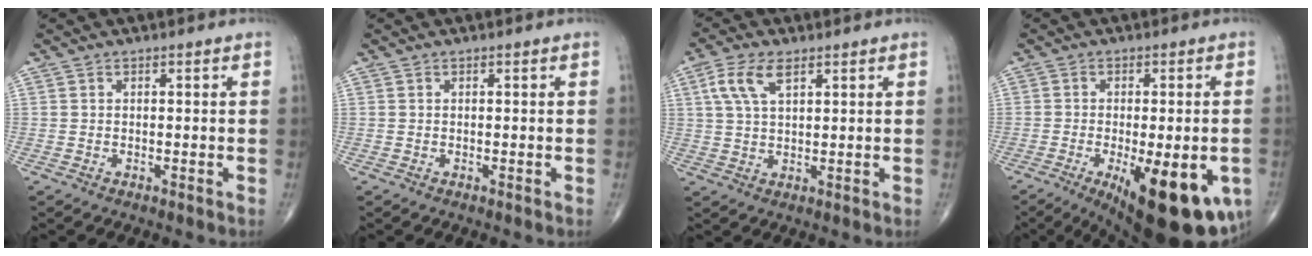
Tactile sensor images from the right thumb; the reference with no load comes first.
{"total": 0.0}
{"total": 6.6, "force": [3.0, 3.0, 5.1], "torque": [-0.108, 0.002, 0.058]}
{"total": 20.3, "force": [-7.5, 7.2, 17.5], "torque": [-0.198, -0.019, -0.090]}